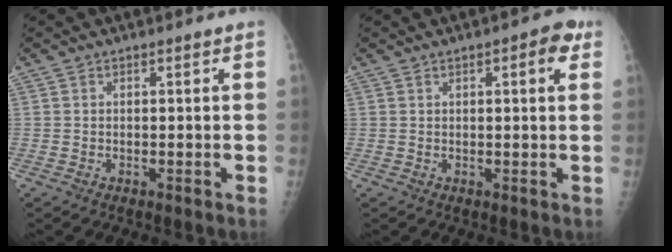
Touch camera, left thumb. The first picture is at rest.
{"total": 4.4, "force": [1.8, 1.4, 3.8], "torque": [-0.039, 0.000, 0.017]}